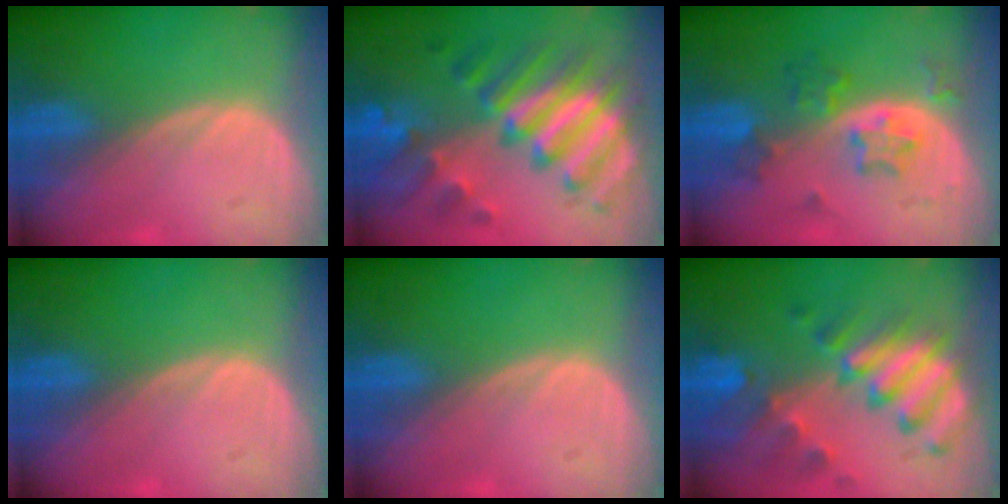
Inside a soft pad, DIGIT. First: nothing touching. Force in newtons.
{"total": 11.3, "press": 11.2, "slide": 1.2}
{"total": 5.7, "press": 5.4, "slide": 1.8}
{"total": 0.0}
{"total": 0.0}
{"total": 10.3, "press": 8.9, "slide": 5.1}